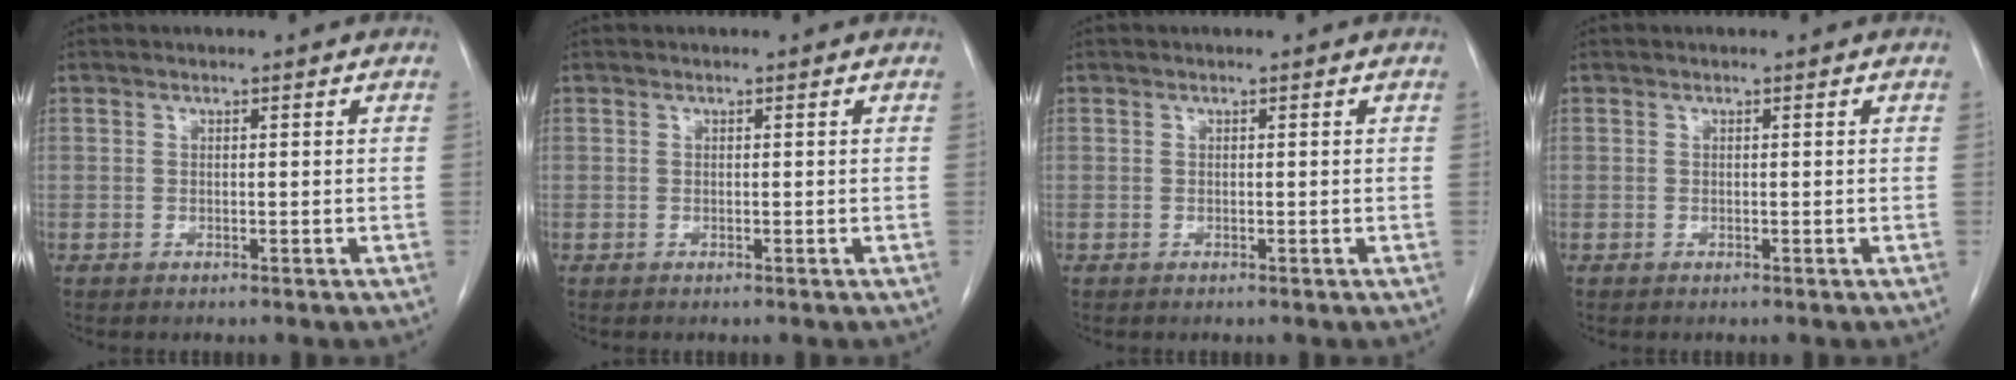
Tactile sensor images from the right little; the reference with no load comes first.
{"total": 0.0}
{"total": 0.0}
{"total": 0.0}